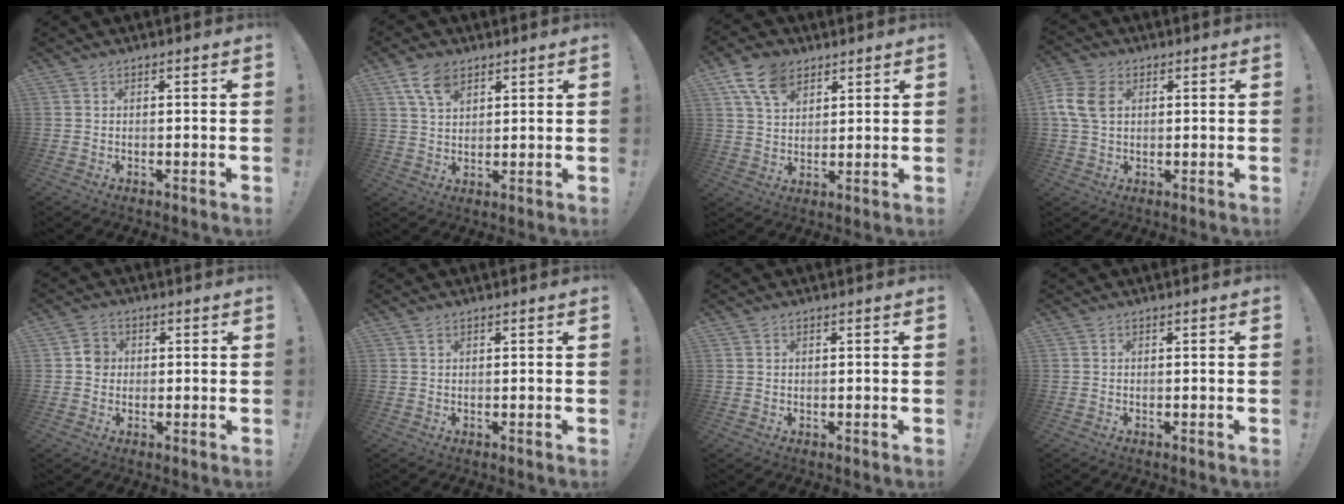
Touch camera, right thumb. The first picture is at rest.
{"total": 7.9, "force": [4.7, 4.4, 4.5], "torque": [-0.087, -0.009, 0.091]}
{"total": 11.1, "force": [6.4, 7.0, 5.8], "torque": [-0.102, -0.019, 0.124]}
{"total": 9.8, "force": [2.2, 6.9, 6.5], "torque": [-0.140, 0.006, 0.044]}
{"total": 4.2, "force": [0.2, 4.0, 1.5], "torque": [-0.009, 0.004, 0.001]}
{"total": 0.7, "force": [0.4, 0.5, 0.3], "torque": [-0.005, 0.001, 0.007]}
{"total": 0.7, "force": [0.5, 0.5, 0.1], "torque": [0.005, -0.003, 0.008]}
{"total": 0.0}